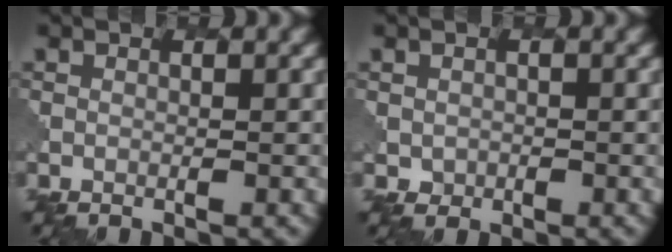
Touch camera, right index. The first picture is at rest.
{"total": 0.9, "force": [0.2, 0.9, -0.1], "torque": [0.004, -0.005, 0.003]}